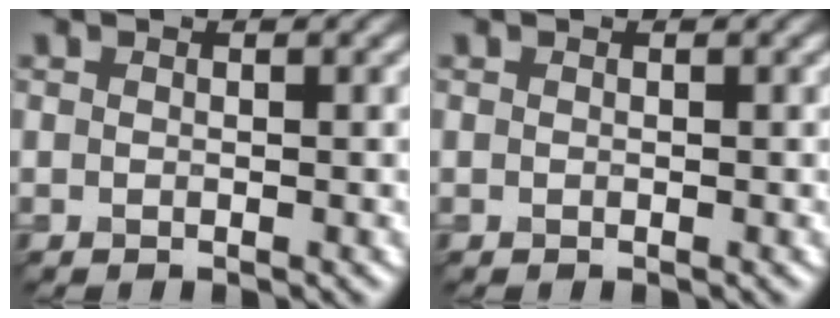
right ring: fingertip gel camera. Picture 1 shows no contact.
{"total": 0.0}